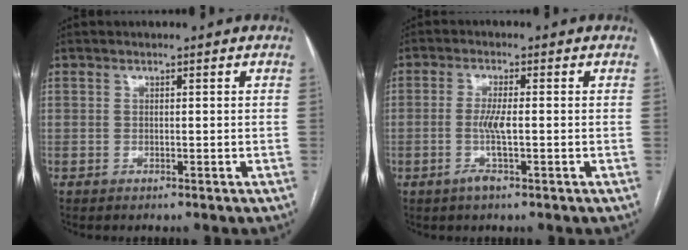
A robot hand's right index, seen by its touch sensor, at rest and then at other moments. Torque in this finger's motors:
{"motor_torque": [0.12, -0.05, 0.12, 0.07]}